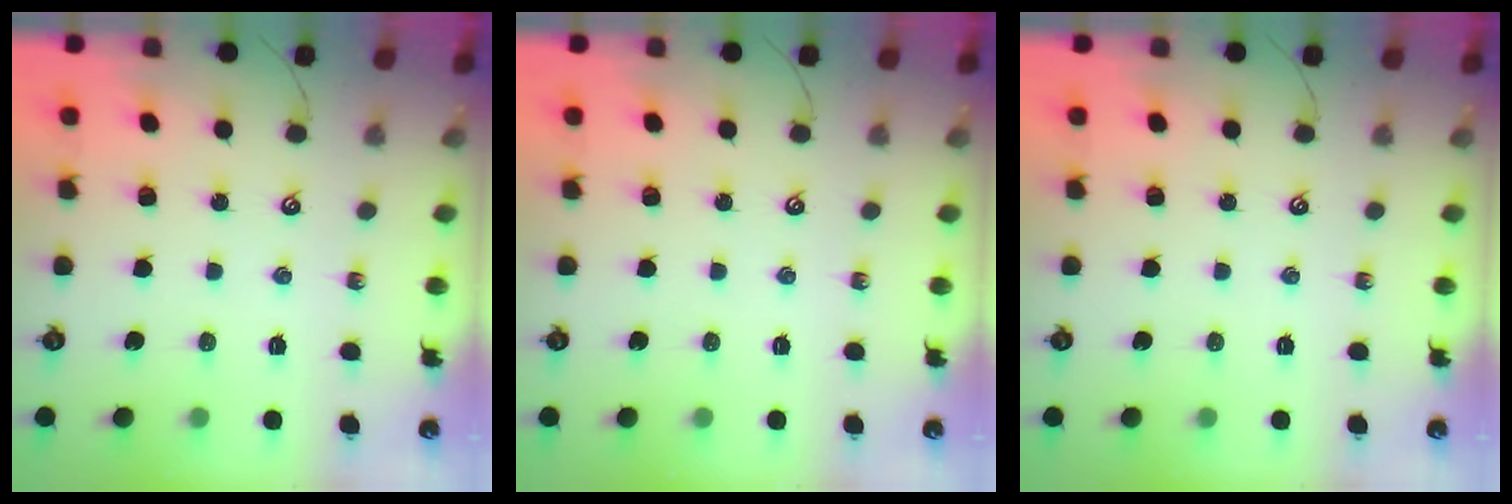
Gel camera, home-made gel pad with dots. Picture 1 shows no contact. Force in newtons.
{"total": 0.0}
{"total": 0.0}